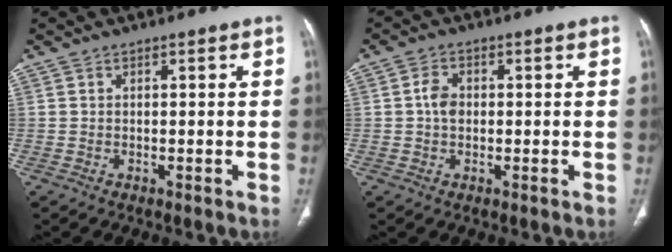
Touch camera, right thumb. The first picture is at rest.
{"total": 3.3, "force": [0.0, 2.4, 2.2], "torque": [-0.038, 0.007, -0.005]}